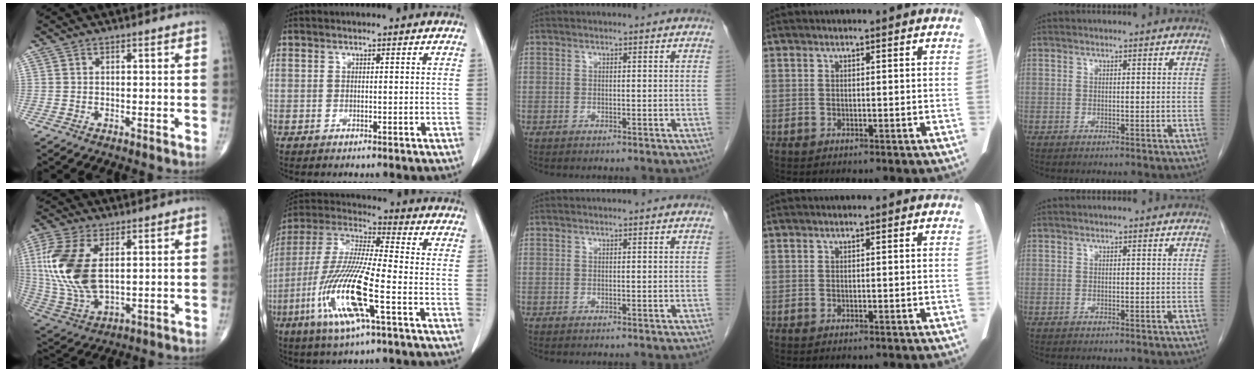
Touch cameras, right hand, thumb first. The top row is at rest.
{"thumb": {"total": 17.0, "force": [3.1, 9.1, 14.1], "torque": [-0.315, -0.013, 0.067]}, "index": {"total": 16.5, "force": [-5.8, 1.6, 15.3], "torque": [-0.324, -0.019, -0.113]}}